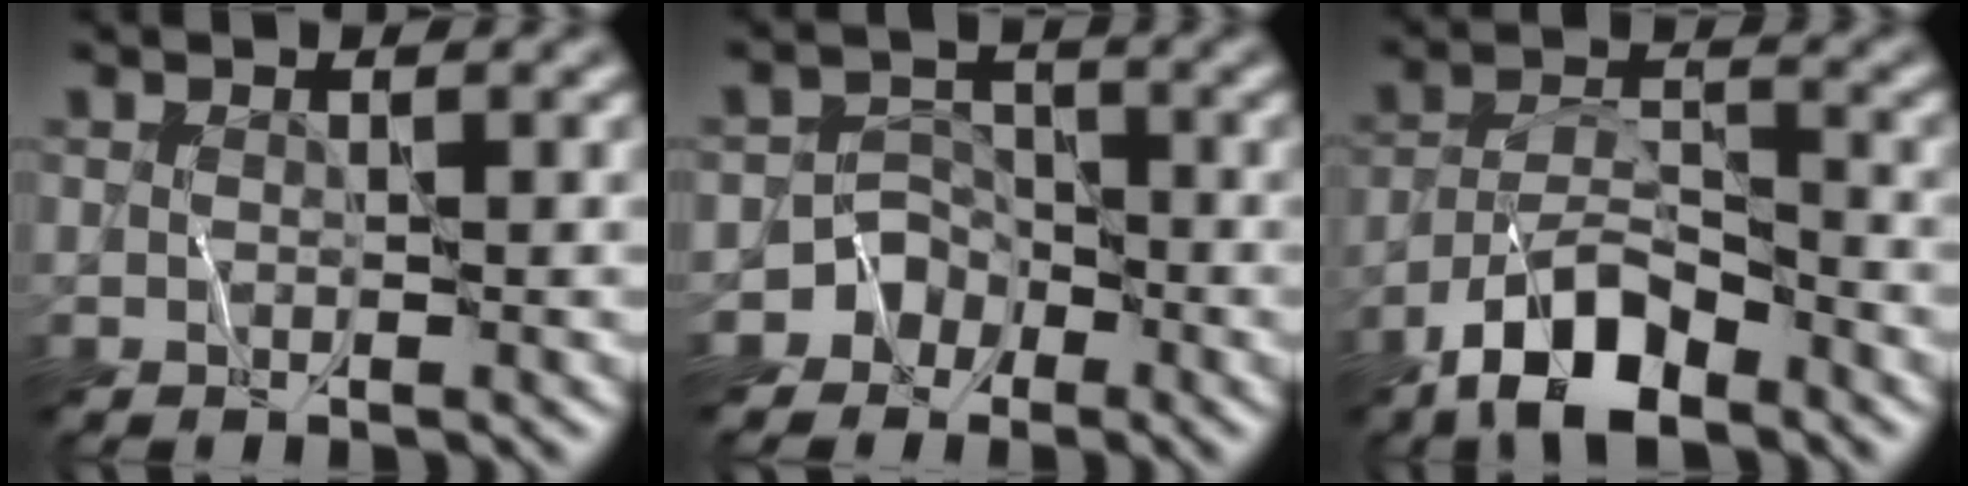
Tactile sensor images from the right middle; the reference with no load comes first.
{"total": 4.2, "force": [-2.6, 3.3, -0.2], "torque": [0.040, 0.009, -0.058]}
{"total": 6.9, "force": [-4.9, 2.5, 4.2], "torque": [-0.067, 0.001, -0.099]}